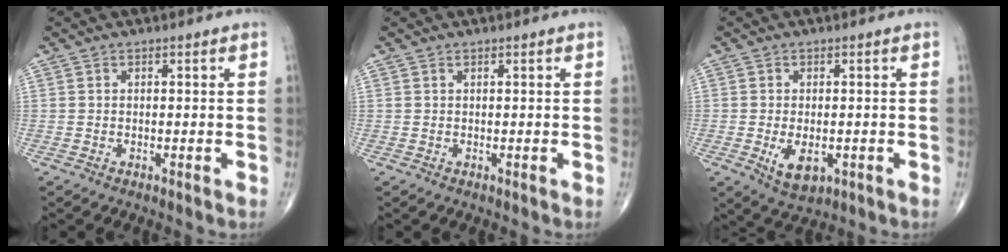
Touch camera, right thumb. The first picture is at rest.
{"total": 0.0}
{"total": 5.7, "force": [-1.5, 3.3, 4.5], "torque": [-0.068, -0.008, -0.015]}